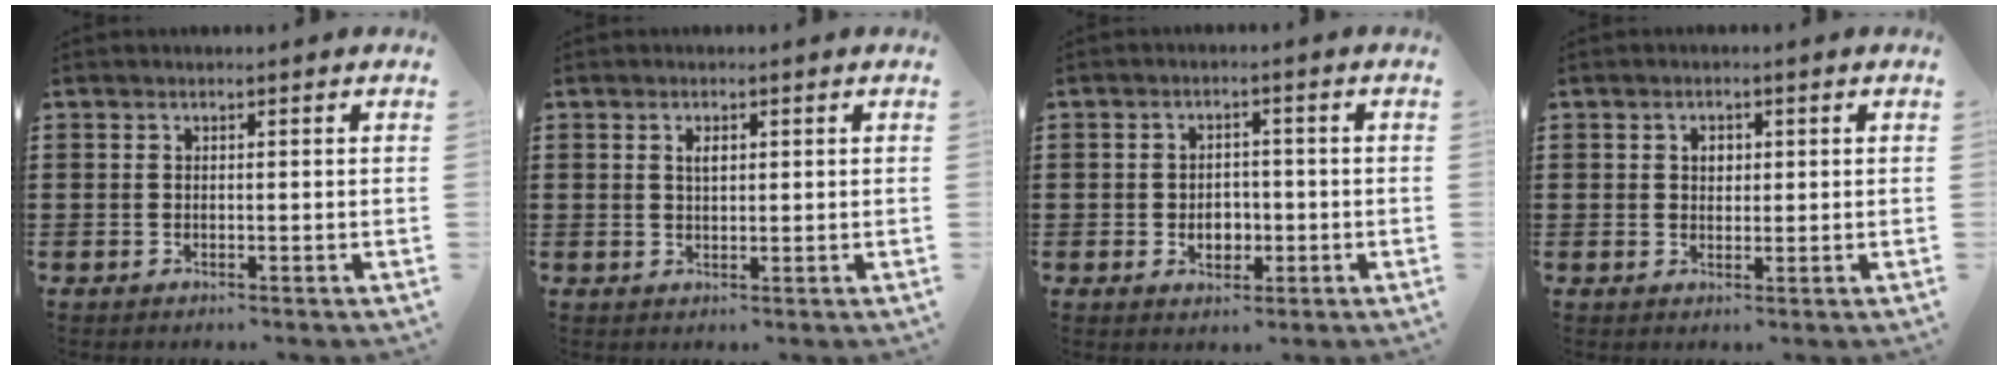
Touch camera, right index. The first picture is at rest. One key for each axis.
{"total": 1.6, "fx": 0.6, "fy": 0.8, "fz": 1.3, "tx": -0.028, "ty": 0.005, "tz": 0.009}
{"total": 3.2, "fx": -0.8, "fy": 2.6, "fz": 1.8, "tx": -0.032, "ty": 0.001, "tz": -0.019}
{"total": 1.7, "fx": 0.5, "fy": 1.3, "fz": 1.0, "tx": -0.023, "ty": 0.010, "tz": 0.007}